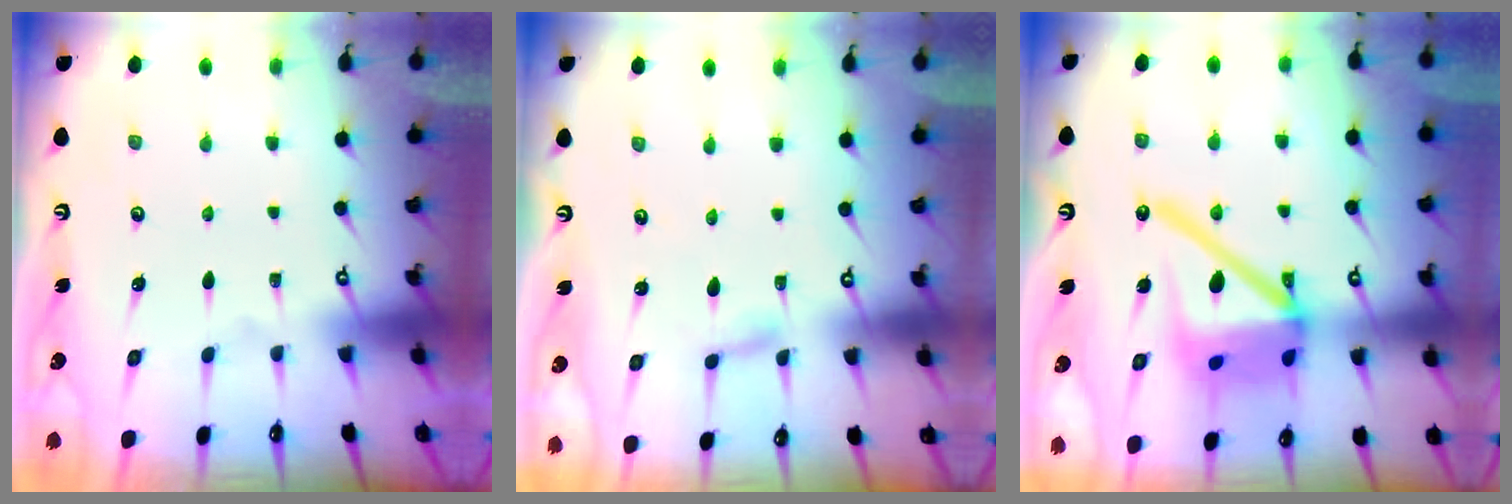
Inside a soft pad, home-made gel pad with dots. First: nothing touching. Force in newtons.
{"total": 1.8, "press": 1.7, "slide": 0.1}
{"total": 19.8, "press": 19.6, "slide": 2.8}